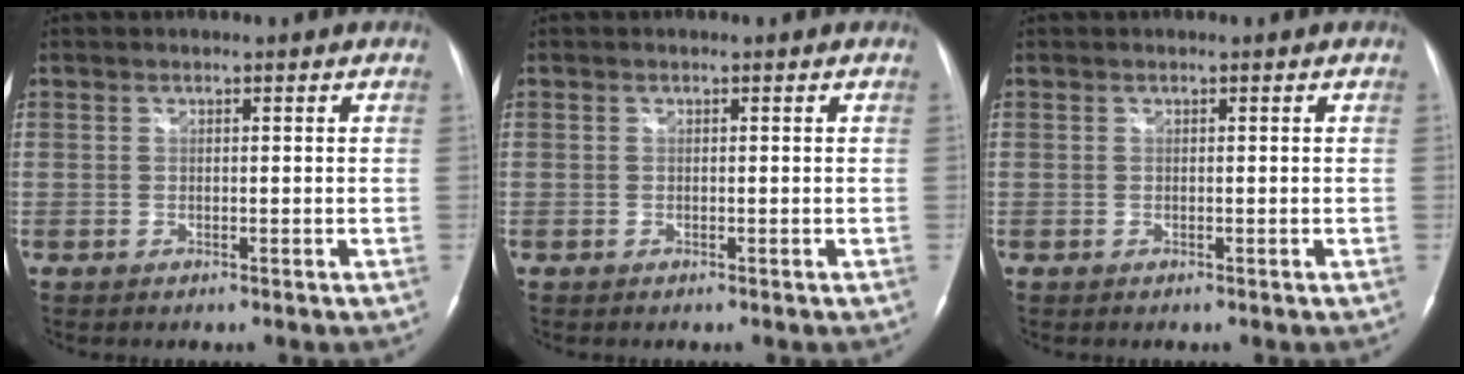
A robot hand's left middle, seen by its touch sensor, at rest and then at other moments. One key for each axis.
{"total": 0.0}
{"total": 0.0}